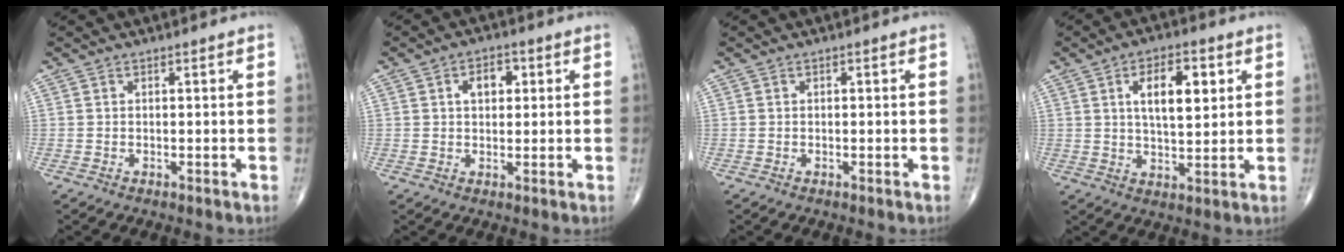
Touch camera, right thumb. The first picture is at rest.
{"total": 4.7, "force": [1.4, 3.1, 3.3], "torque": [-0.035, 0.004, 0.018]}
{"total": 0.0}
{"total": 9.8, "force": [3.1, 4.4, 8.2], "torque": [-0.111, -0.010, 0.050]}